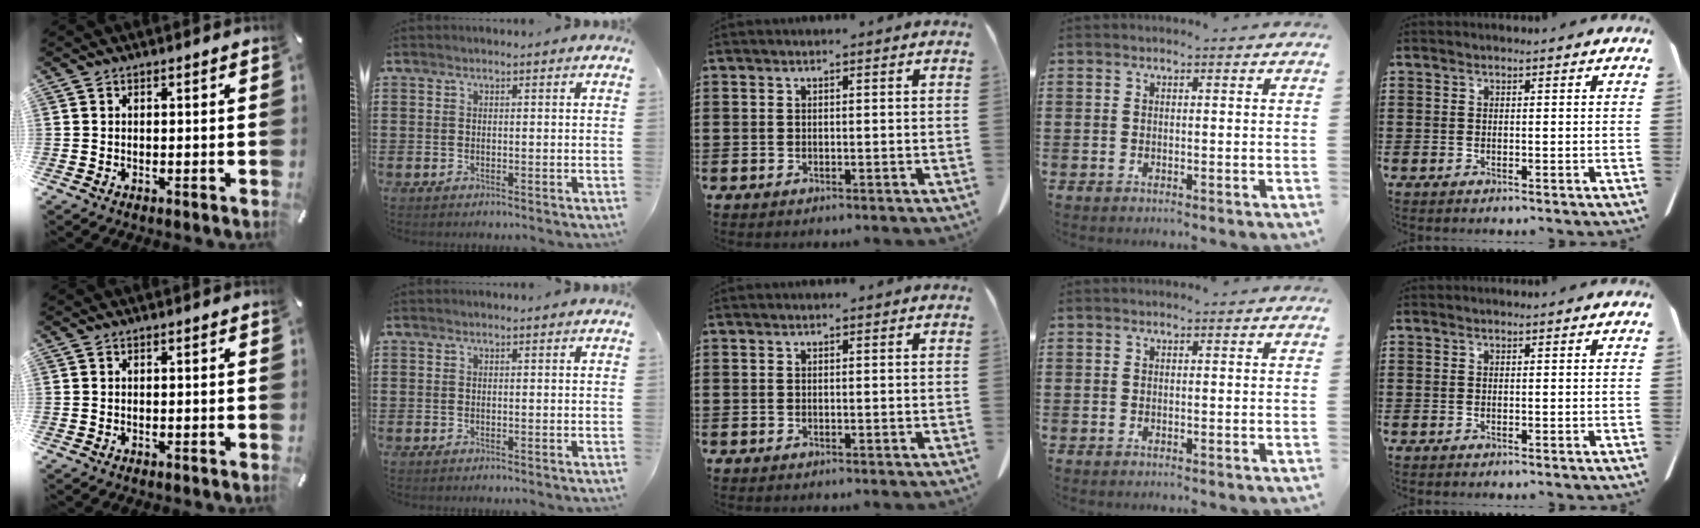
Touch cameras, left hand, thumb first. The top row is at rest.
{}